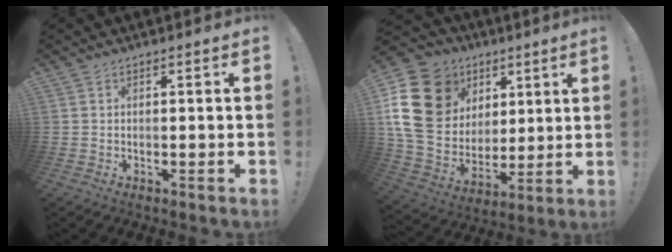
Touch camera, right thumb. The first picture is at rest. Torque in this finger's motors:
{"motor_torque": [0.29, 1.31, 1.07, -0.49, 0.23]}